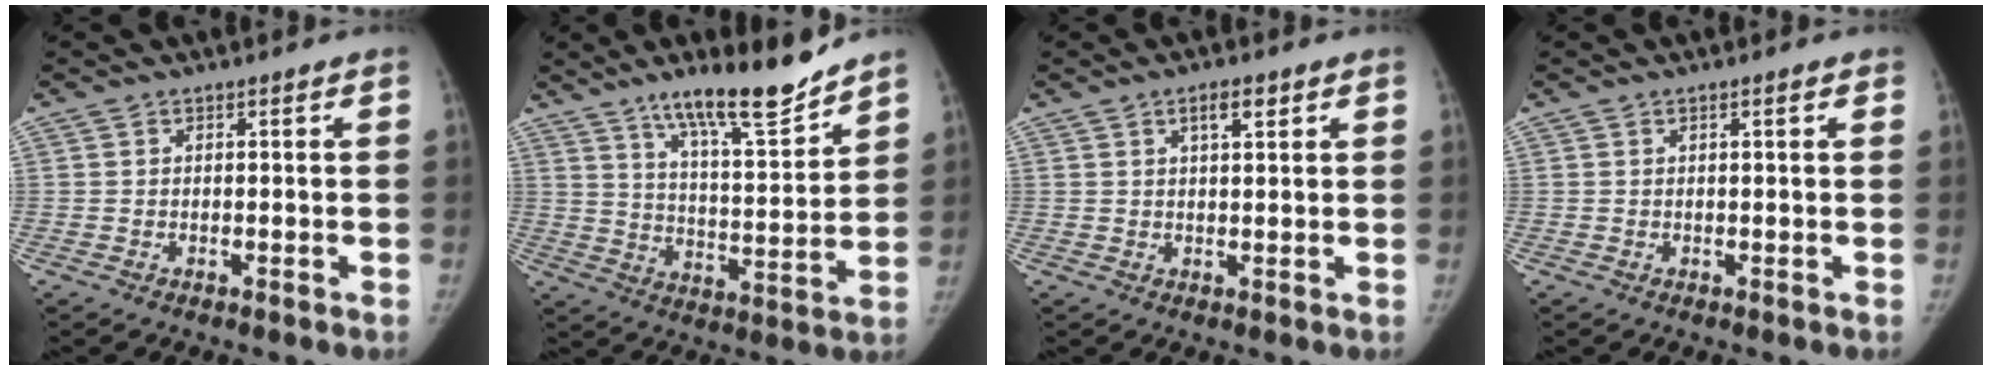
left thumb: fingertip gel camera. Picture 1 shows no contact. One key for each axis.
{"total": 14.8, "fx": 11.4, "fy": 2.6, "fz": 9.1, "tx": -0.123, "ty": -0.075, "tz": 0.191}
{"total": 3.4, "fx": 1.8, "fy": 1.3, "fz": 2.6, "tx": -0.033, "ty": -0.005, "tz": 0.030}
{"total": 1.3, "fx": 0.7, "fy": 0.2, "fz": 1.0, "tx": -0.015, "ty": 0.000, "tz": 0.009}